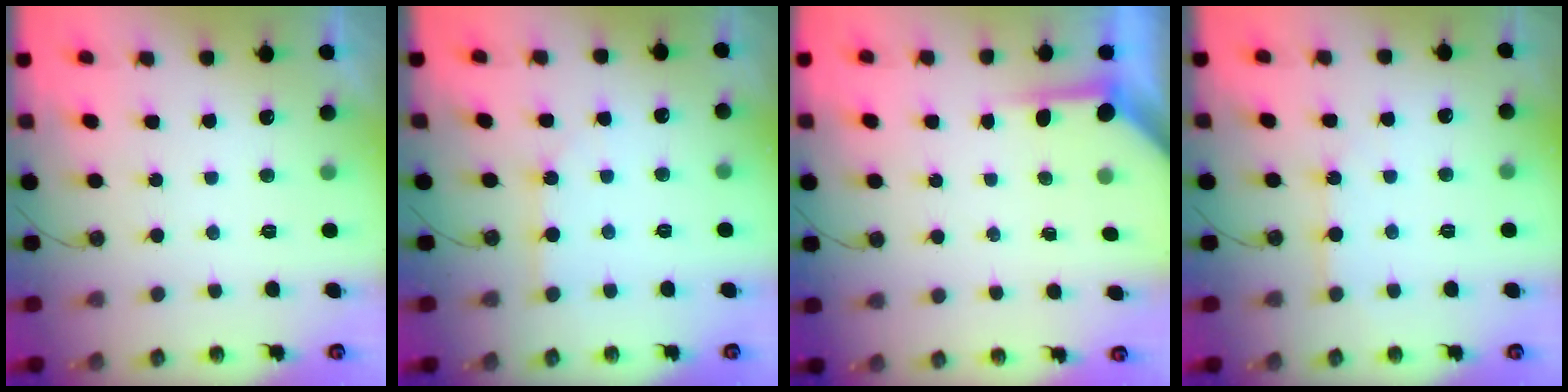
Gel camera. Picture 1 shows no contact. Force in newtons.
{"total": 2.5, "press": 2.5, "slide": 0.3}
{"total": 3.8, "press": 3.7, "slide": 0.5}
{"total": 3.9, "press": 3.8, "slide": 0.6}